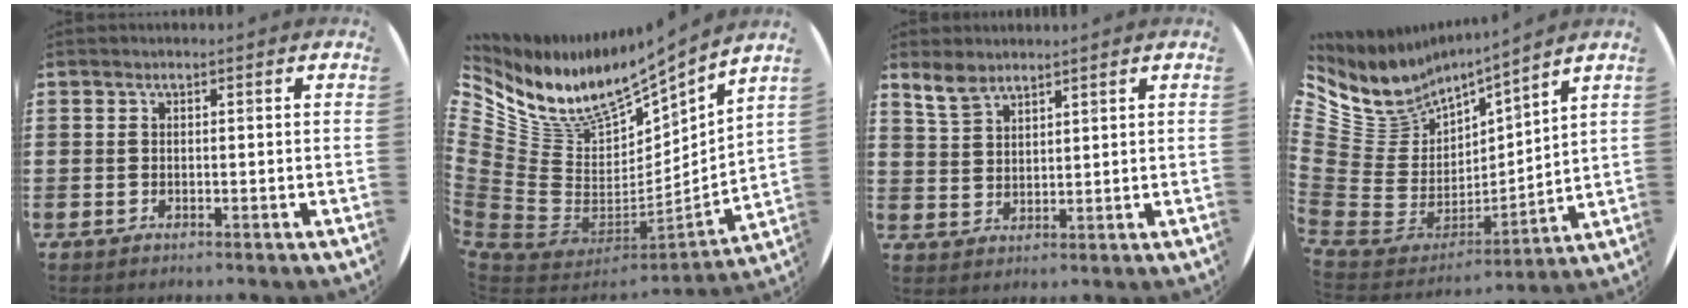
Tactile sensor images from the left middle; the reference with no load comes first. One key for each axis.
{"total": 9.2, "fx": 7.5, "fy": 4.1, "fz": 3.3, "tx": -0.116, "ty": -0.077, "tz": 0.135}
{"total": 3.4, "fx": 2.9, "fy": 1.3, "fz": 1.2, "tx": -0.030, "ty": -0.002, "tz": 0.056}
{"total": 6.2, "fx": 4.8, "fy": 4.0, "fz": -0.3, "tx": -0.045, "ty": -0.054, "tz": 0.090}